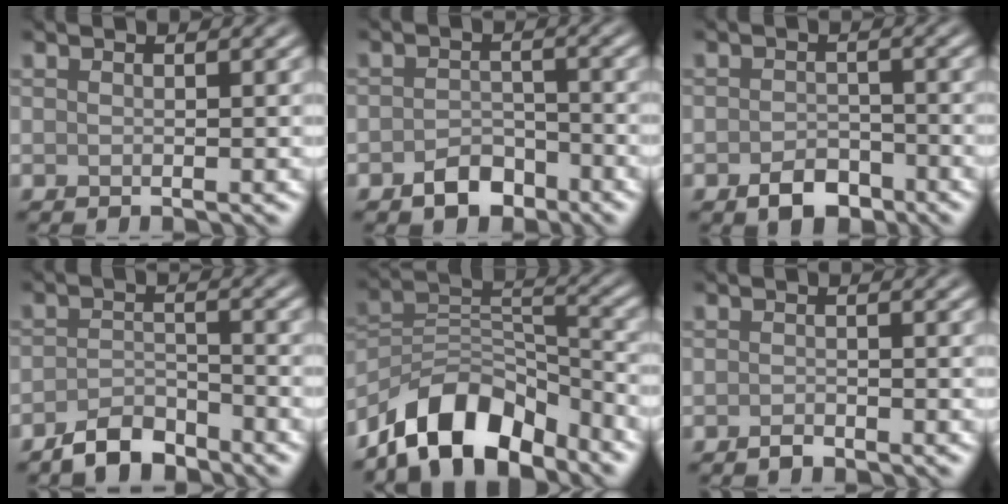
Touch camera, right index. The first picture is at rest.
{"total": 2.7, "force": [-1.8, 1.7, 1.1], "torque": [-0.011, 0.007, -0.035]}
{"total": 3.0, "force": [-1.8, 1.9, 1.5], "torque": [-0.019, 0.002, -0.035]}
{"total": 3.3, "force": [-2.8, 1.2, 1.3], "torque": [-0.024, 0.005, -0.058]}
{"total": 8.9, "force": [-6.9, 3.7, 4.2], "torque": [-0.051, -0.001, -0.133]}
{"total": 0.9, "force": [-0.7, 0.3, 0.3], "torque": [-0.006, 0.001, -0.015]}